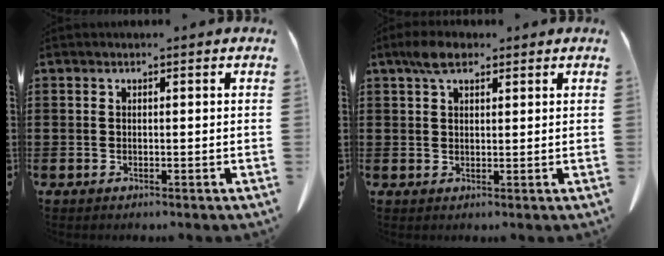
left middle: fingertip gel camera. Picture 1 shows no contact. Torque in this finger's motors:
{"motor_torque": [0.11, 0.53, -0.17, -0.05]}